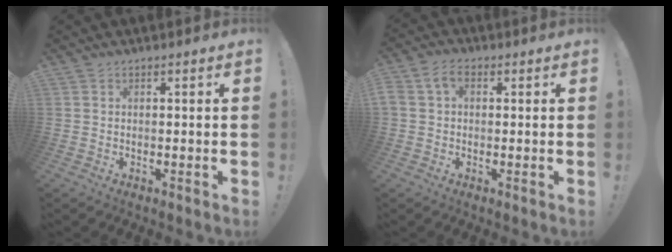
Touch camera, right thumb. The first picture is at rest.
{"total": 5.5, "force": [1.5, 3.7, 3.8], "torque": [-0.078, 0.007, 0.030]}